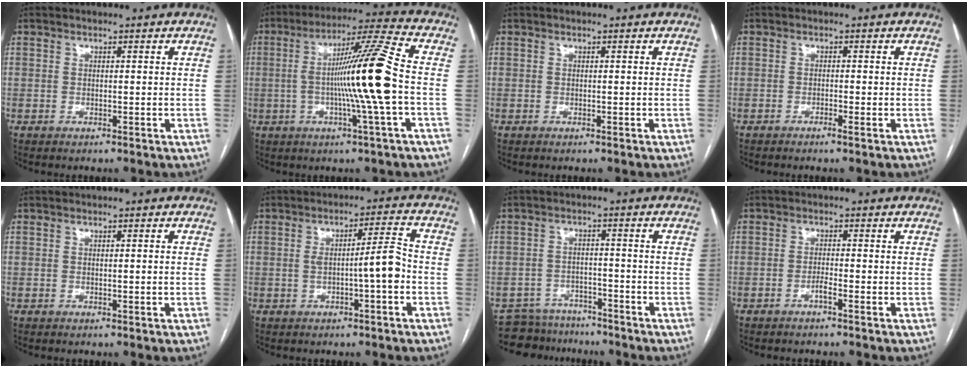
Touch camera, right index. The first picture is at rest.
{"total": 14.2, "force": [-1.5, -1.9, 14.0], "torque": [-0.240, 0.002, -0.033]}
{"total": 0.0}
{"total": 1.0, "force": [-0.7, -0.2, 0.8], "torque": [-0.015, 0.000, -0.011]}
{"total": 0.5, "force": [0.0, -0.2, 0.5], "torque": [-0.007, 0.000, 0.003]}
{"total": 5.9, "force": [-1.3, 0.0, 5.8], "torque": [-0.089, 0.015, -0.018]}
{"total": 7.0, "force": [-6.2, 3.1, -0.8], "torque": [0.021, 0.023, -0.093]}
{"total": 1.4, "force": [-0.9, -0.2, 1.0], "torque": [-0.018, 0.002, -0.018]}